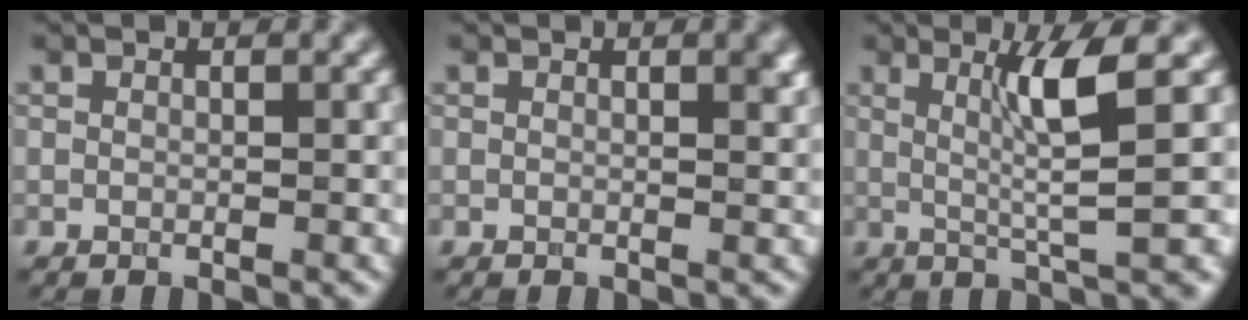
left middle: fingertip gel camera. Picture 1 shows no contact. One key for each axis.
{"total": 1.1, "fx": 0.5, "fy": 0.3, "fz": 1.0, "tx": -0.011, "ty": -0.002, "tz": 0.006}
{"total": 5.0, "fx": 1.3, "fy": 0.4, "fz": 4.8, "tx": -0.084, "ty": -0.004, "tz": 0.028}